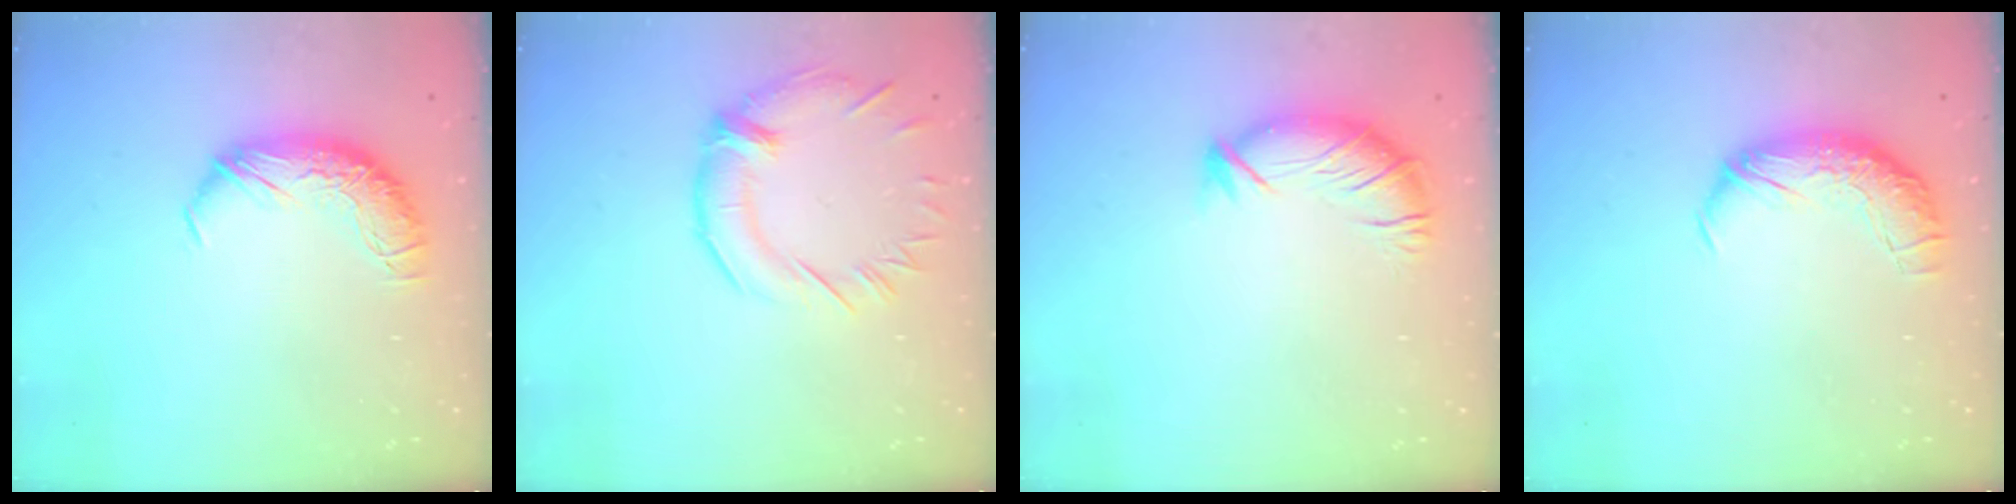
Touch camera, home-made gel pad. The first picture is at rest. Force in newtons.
{"total": 1.3, "press": 0.7, "slide": 1.1}
{"total": 2.9, "press": 1.9, "slide": 2.2}
{"total": 2.4, "press": 1.1, "slide": 2.1}